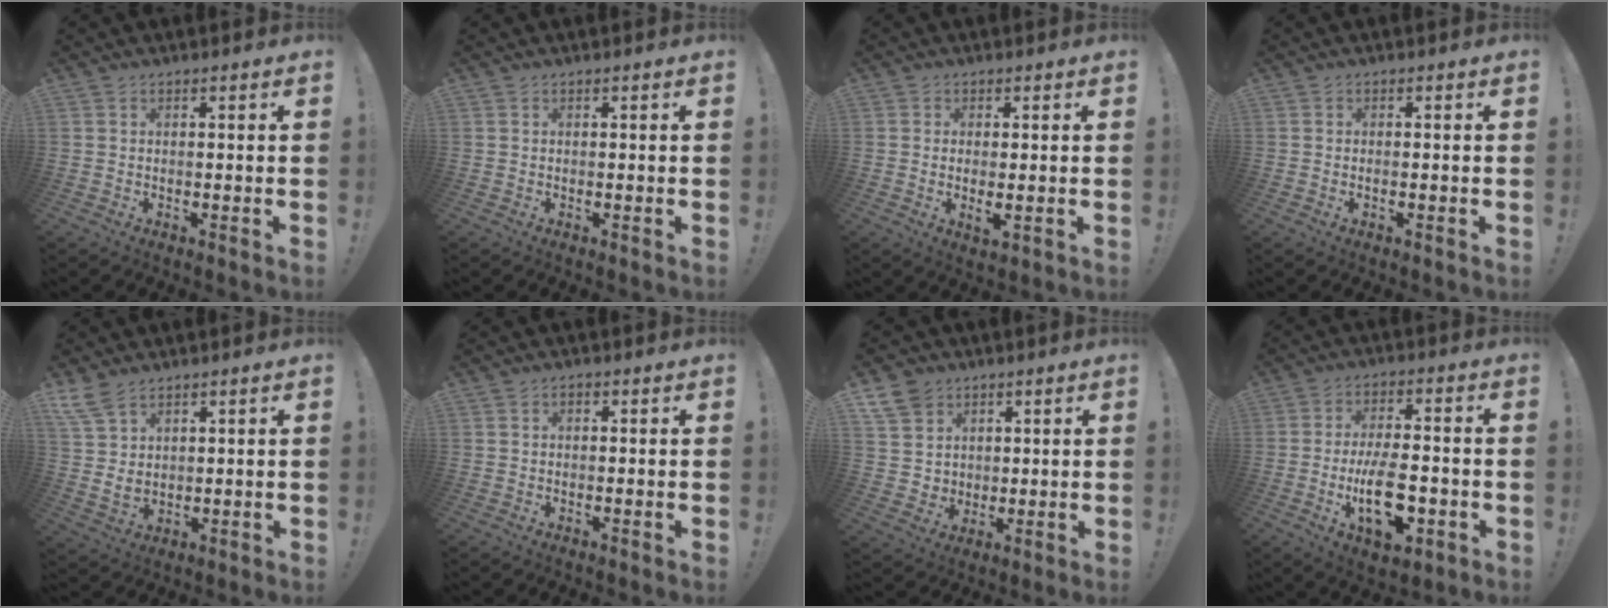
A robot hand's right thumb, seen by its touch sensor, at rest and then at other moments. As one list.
[{"total": 0.0}, {"total": 3.4, "force": [0.0, 1.1, 3.2], "torque": [-0.046, -0.011, -0.001]}, {"total": 0.6, "force": [-0.4, 0.1, 0.4], "torque": [-0.015, 0.004, -0.006]}, {"total": 7.6, "force": [5.1, 3.8, 4.1], "torque": [-0.078, -0.021, 0.101]}, {"total": 0.6, "force": [0.1, 0.5, 0.3], "torque": [-0.016, 0.007, 0.003]}, {"total": 9.7, "force": [5.1, 7.7, 2.9], "torque": [-0.056, -0.021, 0.105]}, {"total": 15.5, "force": [-4.2, 7.6, 12.9], "torque": [-0.221, 0.008, -0.066]}]